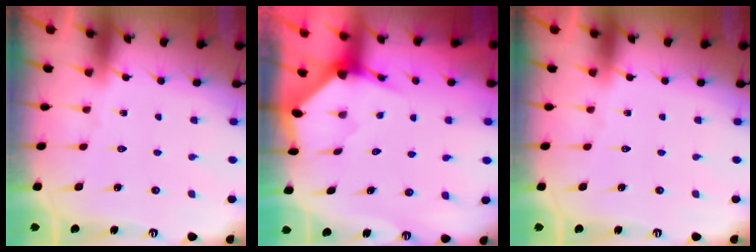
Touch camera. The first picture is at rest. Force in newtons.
{"total": 3.5, "press": 3.4, "slide": 0.3}
{"total": 0.0}